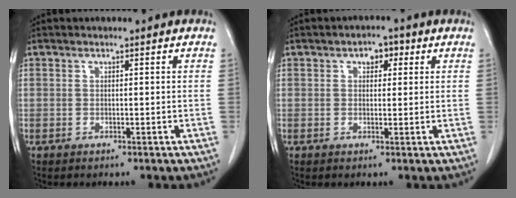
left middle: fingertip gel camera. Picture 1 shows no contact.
{"total": 2.7, "force": [1.2, 1.7, 1.8], "torque": [-0.023, 0.012, 0.015]}